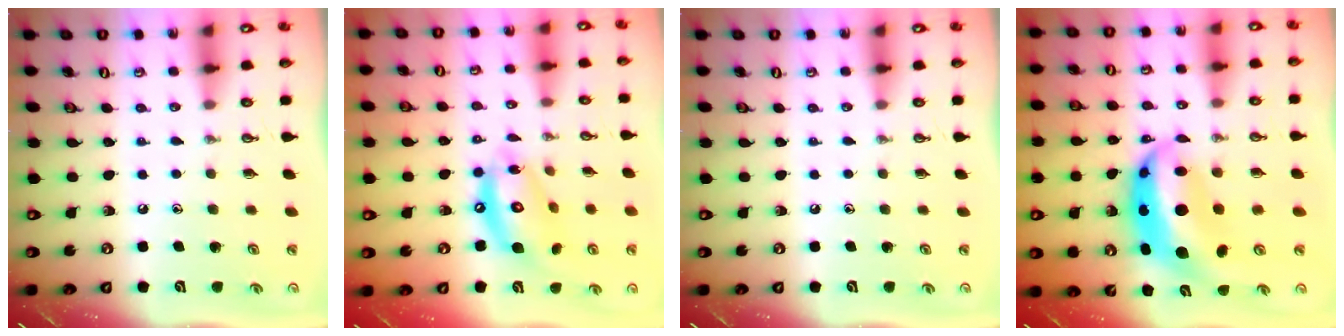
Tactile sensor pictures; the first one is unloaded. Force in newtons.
{"total": 14.3, "press": 14.2, "slide": 1.3}
{"total": 0.0}
{"total": 12.1, "press": 12.0, "slide": 1.4}